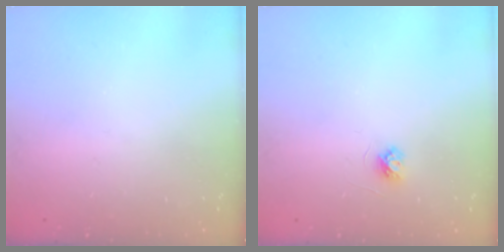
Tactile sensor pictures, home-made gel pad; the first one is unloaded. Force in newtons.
{"total": 3.8, "press": 3.7, "slide": 0.5}